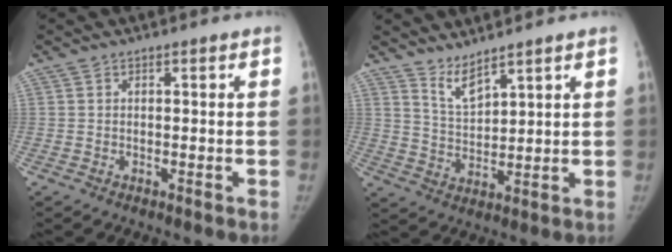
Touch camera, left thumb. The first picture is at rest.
{"total": 4.9, "force": [4.2, 0.7, 2.3], "torque": [-0.043, -0.044, 0.094]}